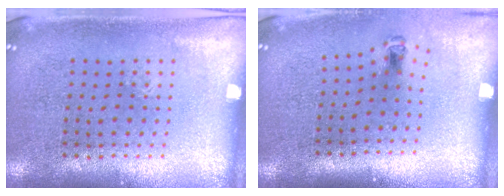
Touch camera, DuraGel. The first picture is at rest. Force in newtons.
{"total": 0.7, "press": 0.4, "slide": 0.6}